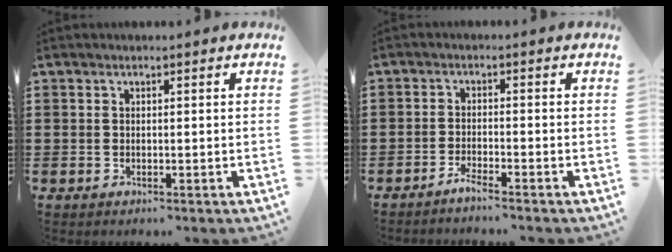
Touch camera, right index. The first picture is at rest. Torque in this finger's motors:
{"motor_torque": [-1.06, 1.09, 0.09, 0.03]}